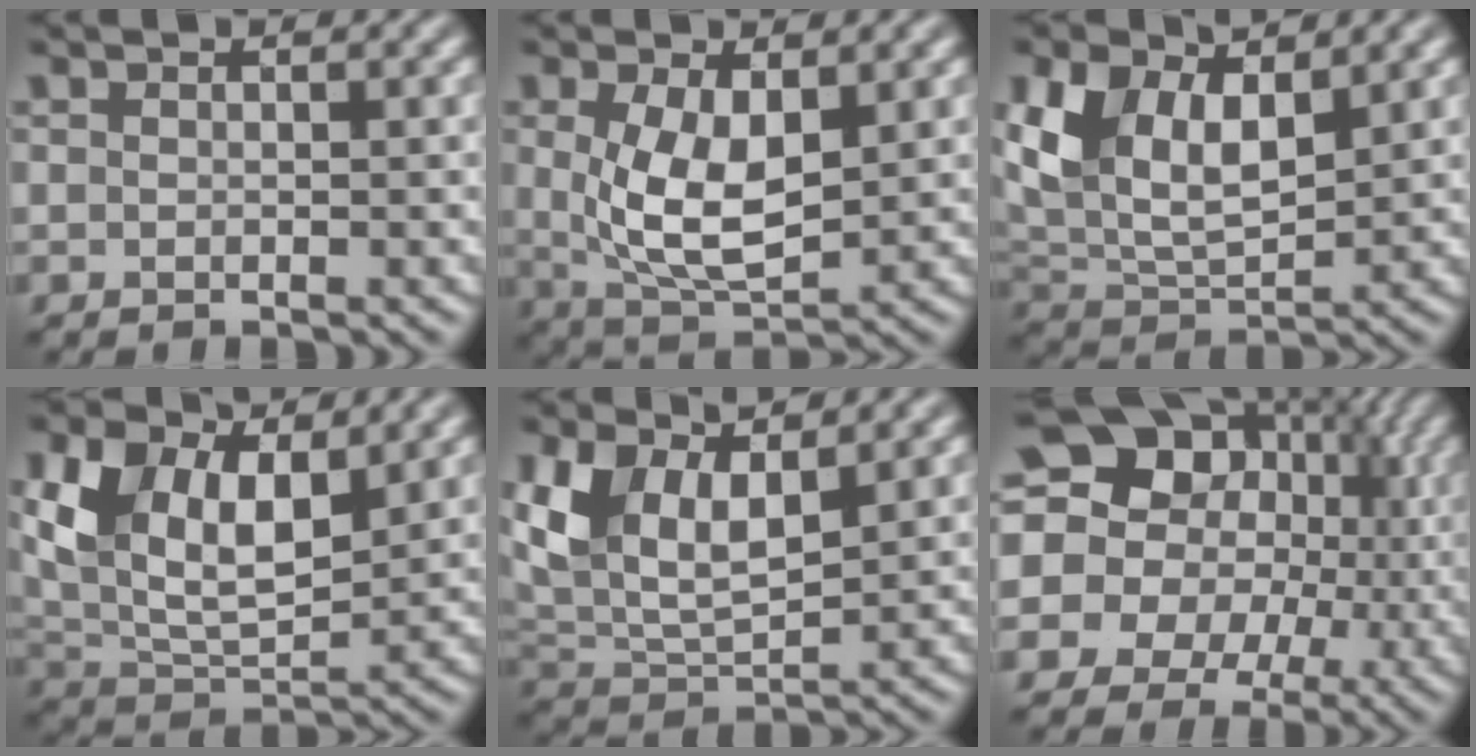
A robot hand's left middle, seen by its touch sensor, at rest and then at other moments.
{"total": 6.0, "force": [0.9, 2.9, 5.2], "torque": [-0.112, -0.008, 0.025]}
{"total": 8.0, "force": [3.4, 4.3, 5.8], "torque": [-0.127, 0.000, 0.062]}
{"total": 9.8, "force": [3.9, 5.3, 7.3], "torque": [-0.155, 0.002, 0.068]}
{"total": 7.2, "force": [3.3, 3.7, 5.3], "torque": [-0.116, 0.001, 0.060]}
{"total": 18.9, "force": [3.3, 16.3, 8.9], "torque": [-0.158, 0.022, 0.012]}